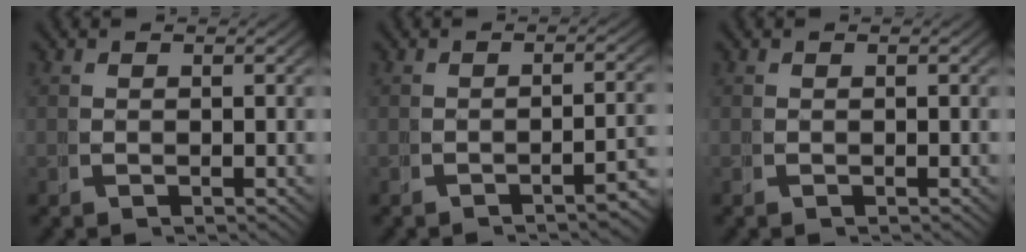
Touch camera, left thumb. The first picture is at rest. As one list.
[{"total": 3.1, "force": [-2.2, 0.3, 2.1], "torque": [-0.025, 0.004, -0.030]}, {"total": 0.0}]